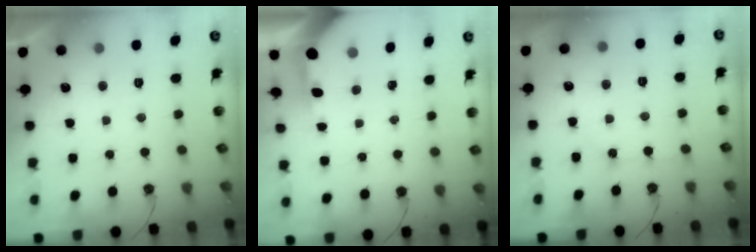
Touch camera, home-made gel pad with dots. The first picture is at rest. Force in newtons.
{"total": 4.4, "press": 4.4, "slide": 0.5}
{"total": 3.0, "press": 3.0, "slide": 0.4}